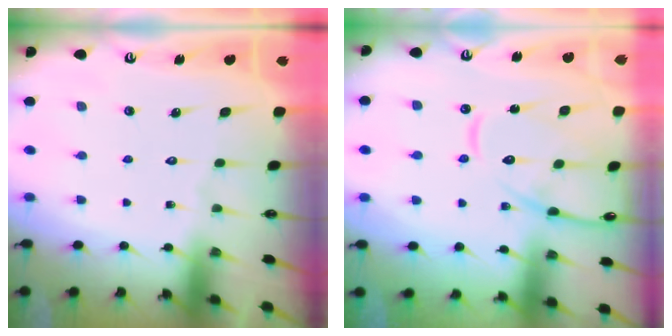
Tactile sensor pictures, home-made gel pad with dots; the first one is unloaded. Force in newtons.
{"total": 14.1, "press": 14.1, "slide": 1.1}